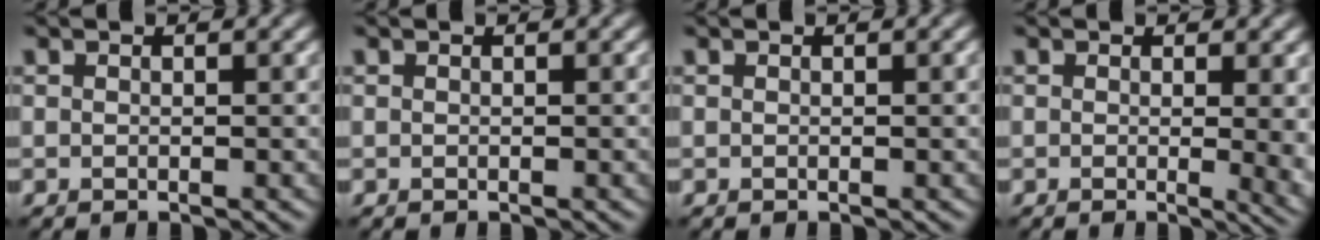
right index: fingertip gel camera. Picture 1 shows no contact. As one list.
[{"total": 0.0}, {"total": 0.5, "force": [0.1, 0.1, 0.5], "torque": [-0.007, 0.002, 0.001]}, {"total": 5.9, "force": [0.1, 2.6, 5.3], "torque": [-0.018, -0.002, -0.003]}]